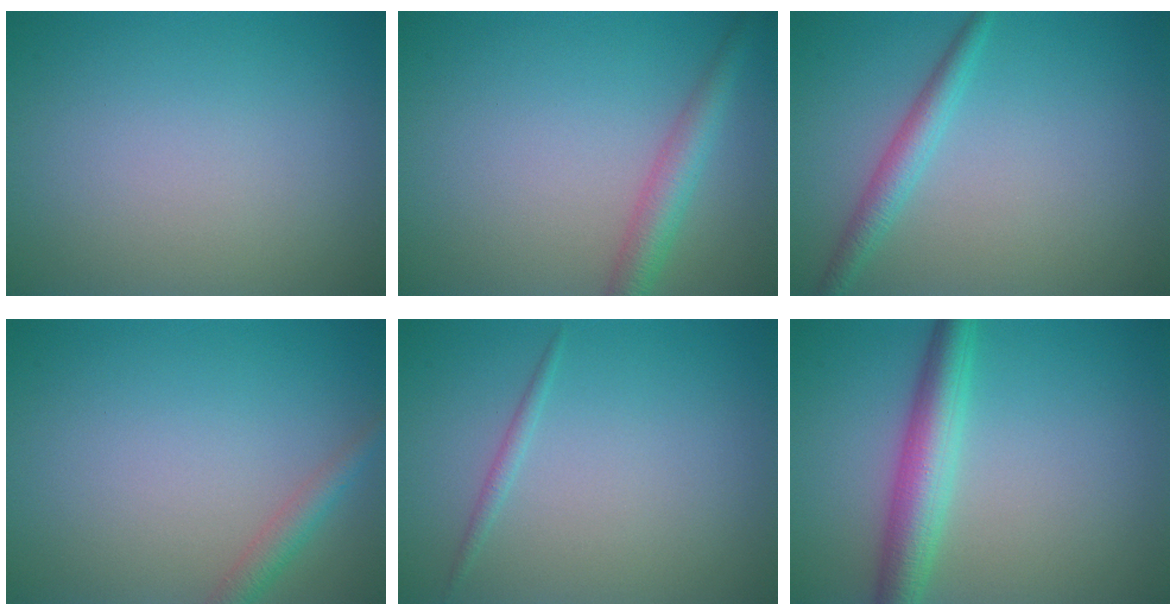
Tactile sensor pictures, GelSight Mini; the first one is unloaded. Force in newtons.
{"total": 3.1, "press": 3.1, "slide": 0.1}
{"total": 2.3, "press": 2.3, "slide": 0.1}
{"total": 2.0, "press": 2.0, "slide": 0.1}
{"total": 0.8, "press": 0.8, "slide": 0.0}
{"total": 4.7, "press": 4.7, "slide": 0.1}